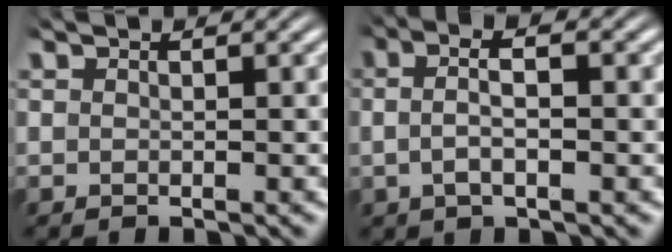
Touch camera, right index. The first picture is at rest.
{"total": 3.9, "force": [0.2, 1.8, 3.4], "torque": [-0.061, 0.006, -0.003]}